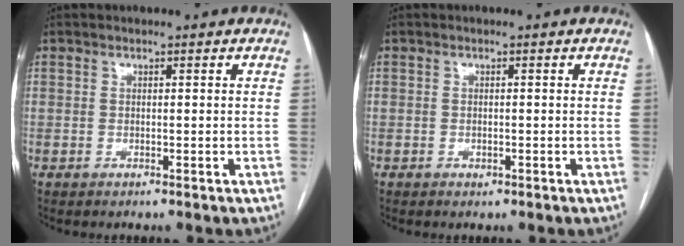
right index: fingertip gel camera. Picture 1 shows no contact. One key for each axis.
{"total": 0.6, "fx": -0.3, "fy": 0.4, "fz": 0.3, "tx": -0.005, "ty": 0.001, "tz": -0.003}